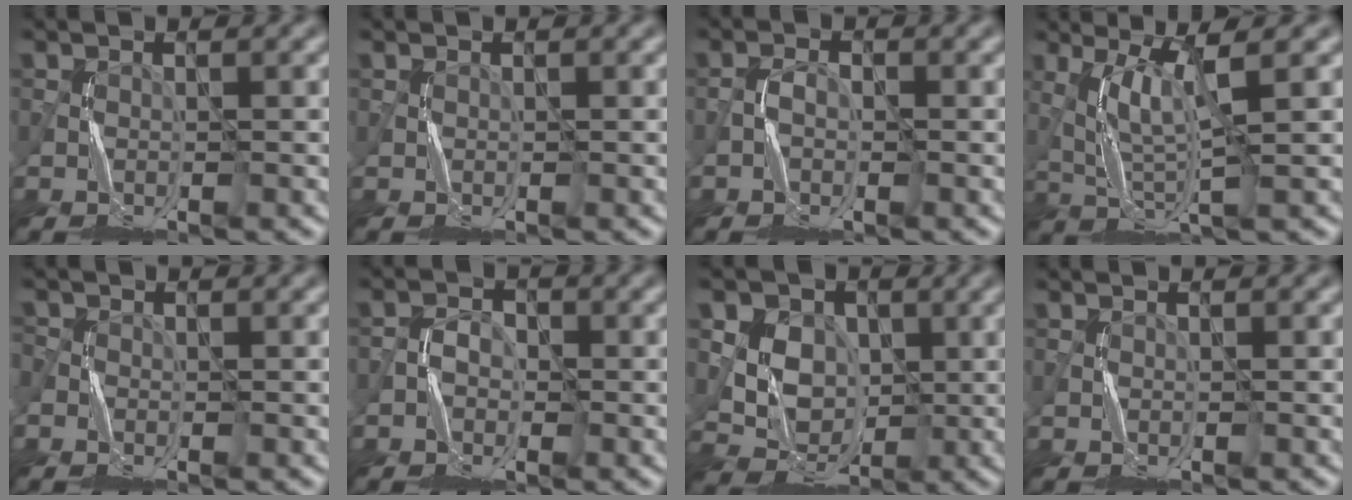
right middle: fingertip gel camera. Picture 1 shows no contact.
{"total": 0.0}
{"total": 1.3, "force": [-0.9, 0.7, 0.6], "torque": [-0.006, 0.005, -0.019]}
{"total": 3.9, "force": [1.2, 0.5, 3.7], "torque": [-0.082, -0.006, 0.033]}
{"total": 1.3, "force": [-0.7, 1.0, 0.3], "torque": [-0.004, -0.001, -0.015]}
{"total": 1.6, "force": [-1.0, 1.3, 0.2], "torque": [0.010, 0.003, -0.023]}
{"total": 7.5, "force": [1.7, 6.4, 3.5], "torque": [-0.060, 0.010, 0.029]}
{"total": 0.0}